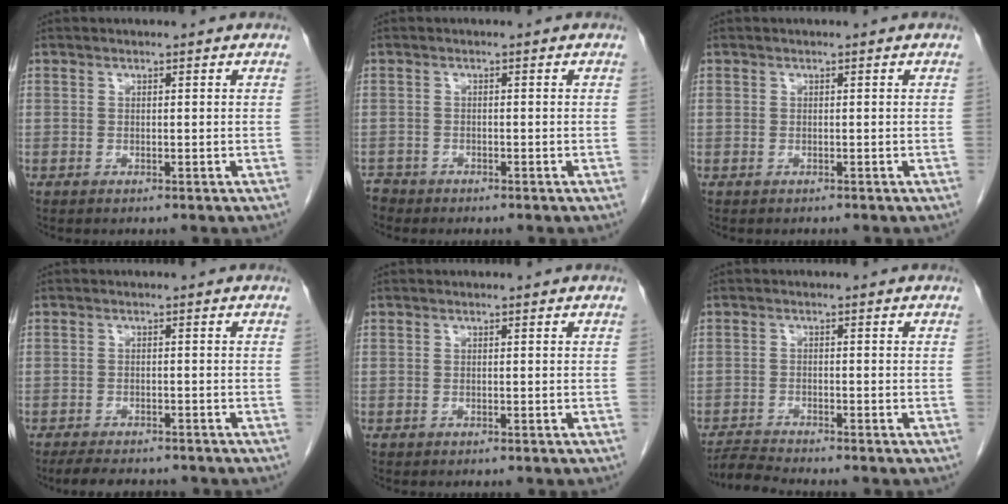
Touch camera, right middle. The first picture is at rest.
{"total": 2.0, "force": [-1.9, 0.7, -0.3], "torque": [-0.002, -0.004, -0.037]}
{"total": 0.6, "force": [-0.3, 0.5, 0.1], "torque": [-0.008, 0.001, -0.007]}
{"total": 7.4, "force": [-6.4, 2.2, 3.0], "torque": [-0.047, -0.007, -0.089]}
{"total": 0.0}
{"total": 3.2, "force": [-3.1, -1.1, 0.0], "torque": [-0.009, -0.022, -0.058]}